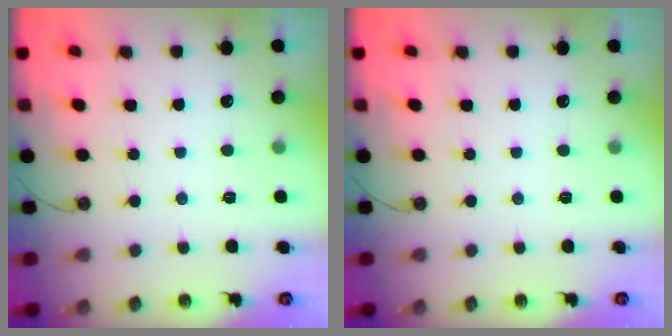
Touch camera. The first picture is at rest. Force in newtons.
{"total": 0.0}